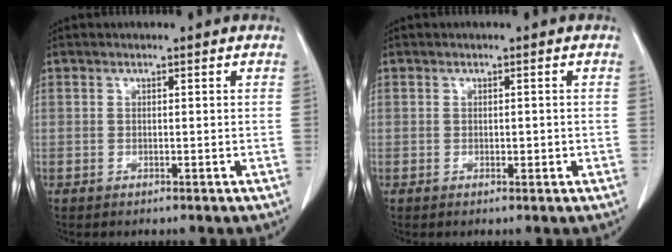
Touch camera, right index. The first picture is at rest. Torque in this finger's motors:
{"motor_torque": [-0.31, 0.29, 0.00, 0.00]}